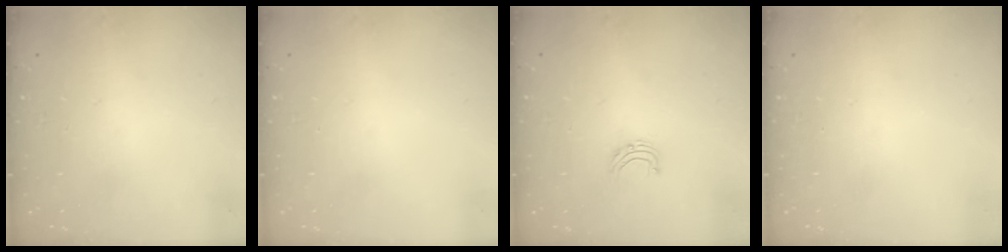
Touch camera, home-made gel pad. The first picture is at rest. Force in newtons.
{"total": 0.0}
{"total": 4.6, "press": 4.6, "slide": 0.5}
{"total": 0.0}